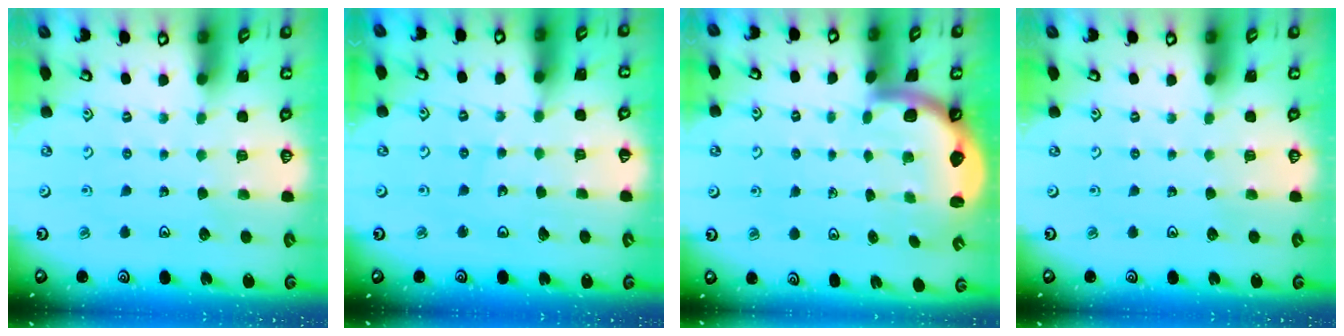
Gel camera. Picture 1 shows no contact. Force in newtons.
{"total": 3.1, "press": 3.1, "slide": 0.5}
{"total": 2.2, "press": 2.2, "slide": 0.3}
{"total": 0.0}